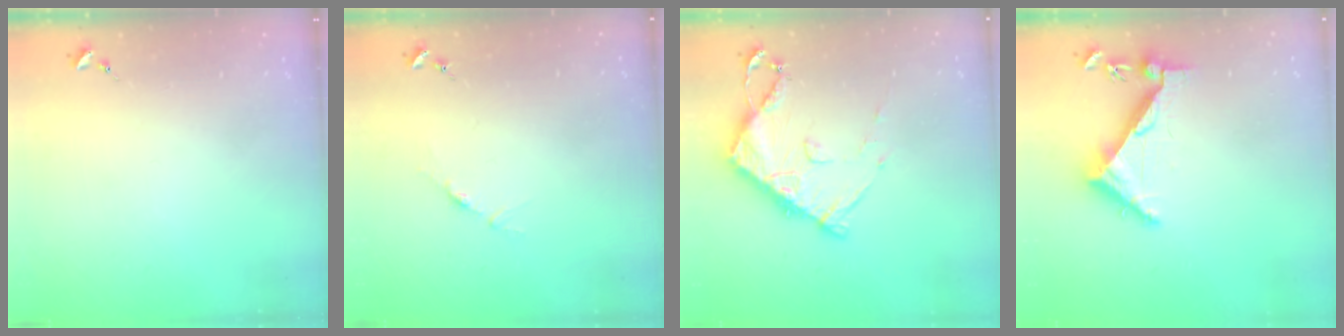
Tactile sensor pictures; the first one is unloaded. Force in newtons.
{"total": 3.4, "press": 3.4, "slide": 0.4}
{"total": 10.7, "press": 10.7, "slide": 1.3}
{"total": 6.3, "press": 6.2, "slide": 0.7}